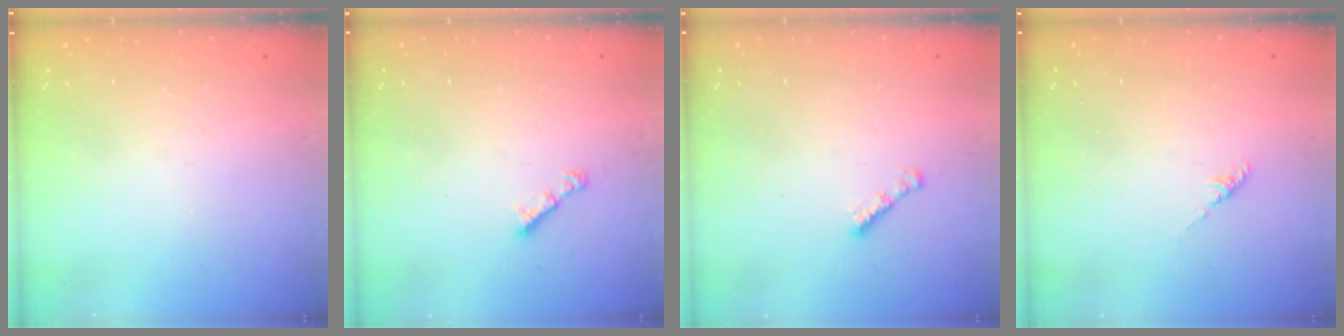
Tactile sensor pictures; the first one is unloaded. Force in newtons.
{"total": 2.8, "press": 2.8, "slide": 0.7}
{"total": 1.9, "press": 1.9, "slide": 0.5}
{"total": 1.2, "press": 1.1, "slide": 0.5}